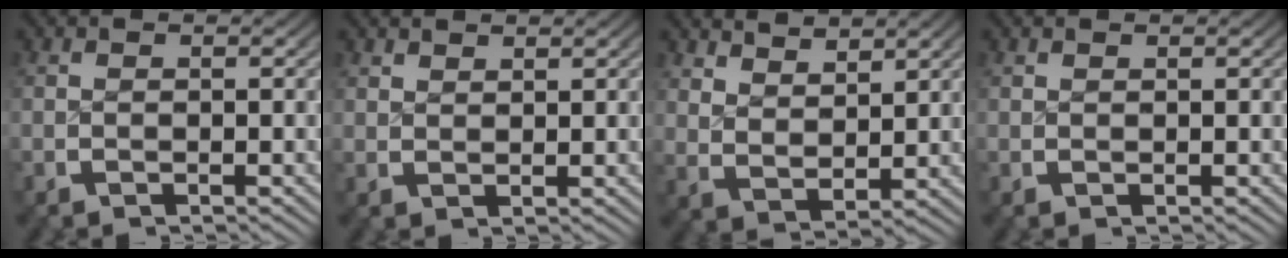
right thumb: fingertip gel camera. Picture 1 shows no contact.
{"total": 1.5, "force": [1.5, 0.2, 0.1], "torque": [0.005, 0.000, 0.034]}
{"total": 3.6, "force": [2.4, 1.9, 1.8], "torque": [-0.034, -0.015, 0.058]}
{"total": 0.5, "force": [0.5, 0.0, 0.0], "torque": [0.004, -0.002, 0.015]}